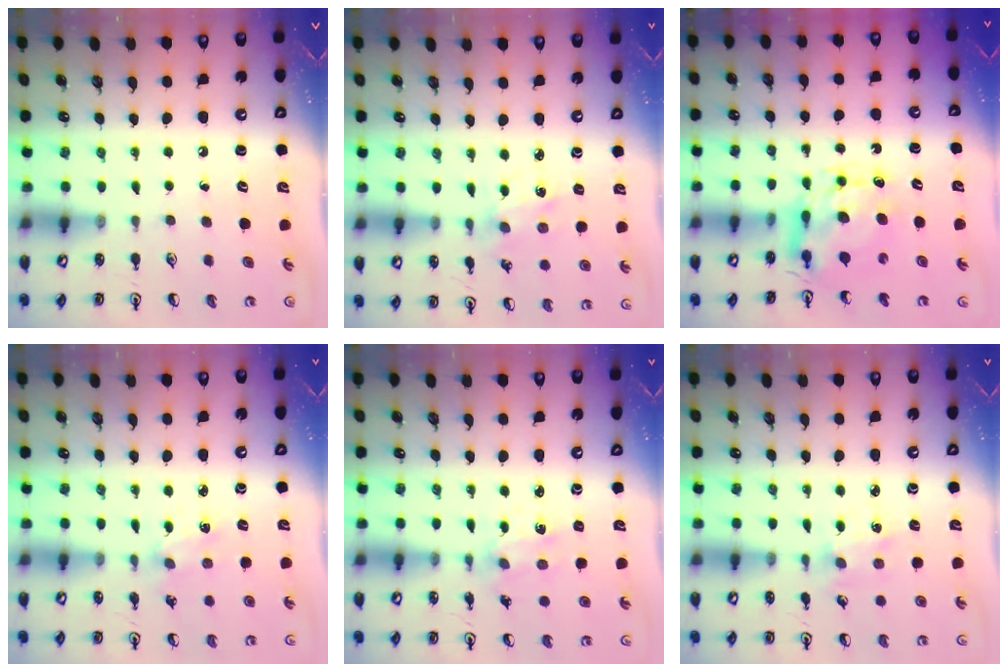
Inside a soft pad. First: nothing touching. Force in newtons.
{"total": 1.3, "press": 1.3, "slide": 0.2}
{"total": 8.7, "press": 8.7, "slide": 0.7}
{"total": 1.3, "press": 1.2, "slide": 0.4}
{"total": 1.7, "press": 1.6, "slide": 0.2}
{"total": 1.3, "press": 1.3, "slide": 0.2}